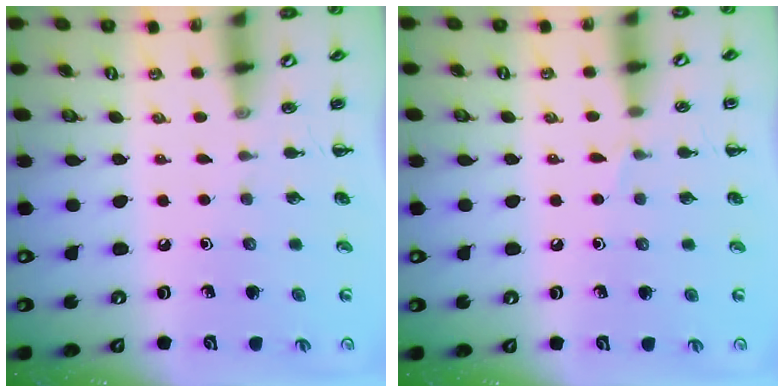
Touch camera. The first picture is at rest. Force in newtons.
{"total": 3.5, "press": 3.3, "slide": 1.3}